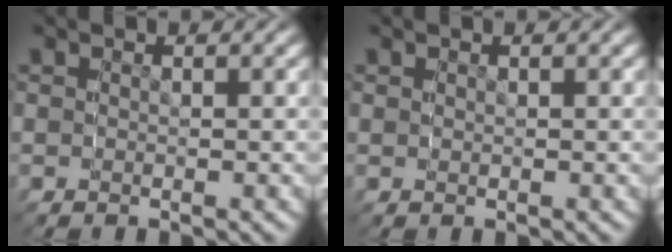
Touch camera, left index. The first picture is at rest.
{"total": 0.0}